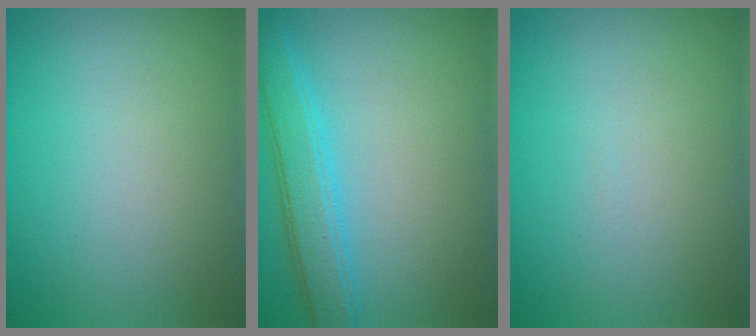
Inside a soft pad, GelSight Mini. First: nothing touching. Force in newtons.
{"total": 4.7, "press": 4.7, "slide": 0.1}
{"total": 0.0}